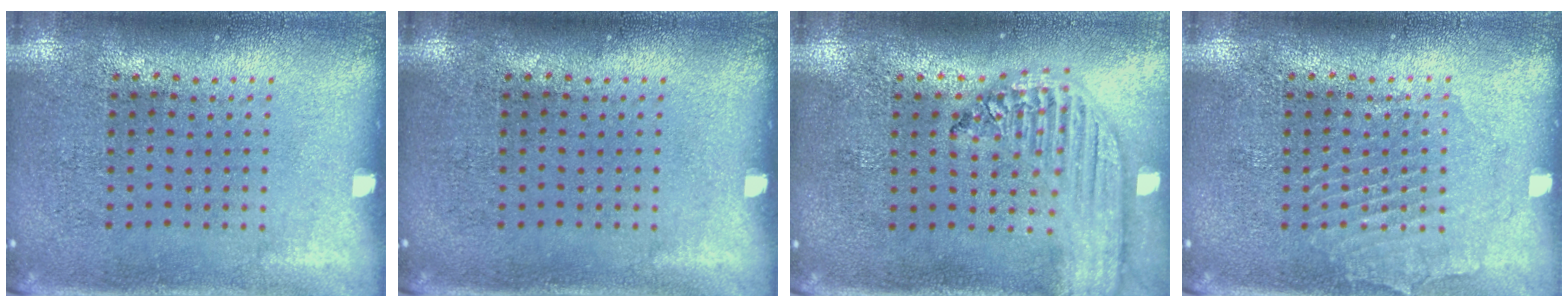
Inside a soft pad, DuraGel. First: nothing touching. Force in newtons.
{"total": 0.0}
{"total": 2.3, "press": 2.0, "slide": 1.2}
{"total": 1.4, "press": 1.4, "slide": 0.0}